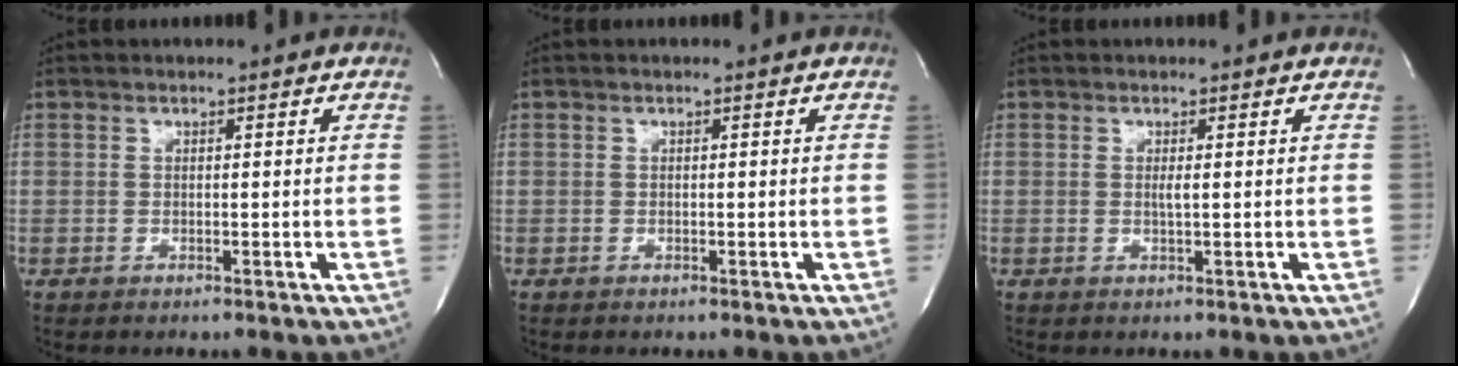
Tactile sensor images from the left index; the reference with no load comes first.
{"total": 0.0}
{"total": 0.9, "force": [0.1, 0.0, 0.9], "torque": [-0.022, -0.002, 0.003]}